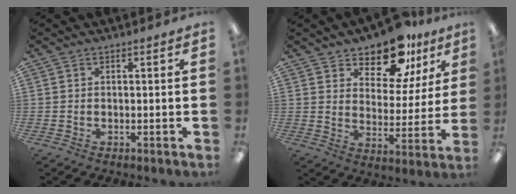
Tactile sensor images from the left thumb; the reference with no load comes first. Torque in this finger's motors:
{"motor_torque": [0.42, 0.51, -0.17, 0.12, 0.05]}